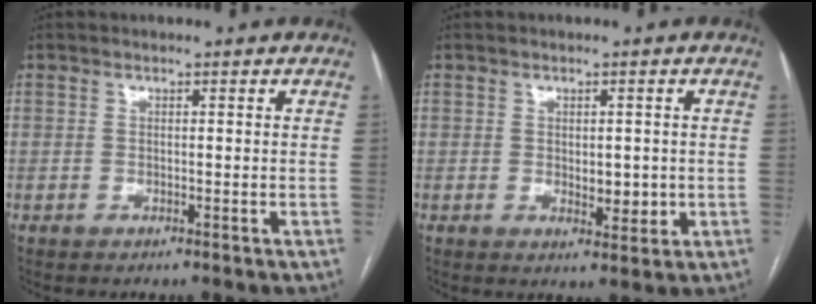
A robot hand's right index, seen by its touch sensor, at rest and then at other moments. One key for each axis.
{"total": 3.6, "fx": -0.2, "fy": 1.8, "fz": 3.1, "tx": -0.043, "ty": -0.006, "tz": 0.006}